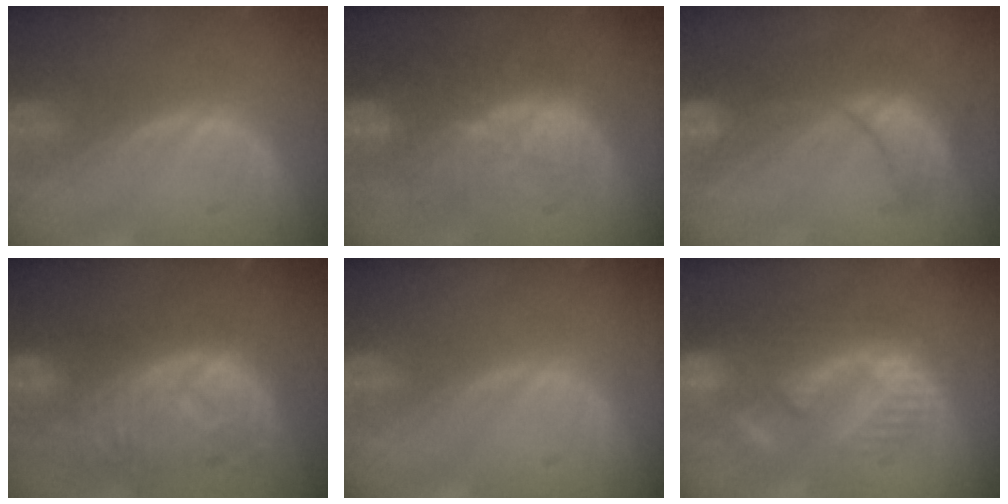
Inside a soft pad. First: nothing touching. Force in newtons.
{"total": 11.3, "press": 9.9, "slide": 5.5}
{"total": 8.3, "press": 8.2, "slide": 1.1}
{"total": 10.8, "press": 9.7, "slide": 4.8}
{"total": 0.0}
{"total": 10.9, "press": 9.6, "slide": 5.1}